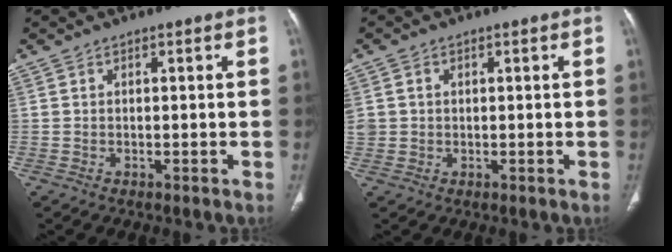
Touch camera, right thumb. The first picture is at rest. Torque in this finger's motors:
{"motor_torque": [-0.04, -0.06, 0.41, 0.19, 0.02]}